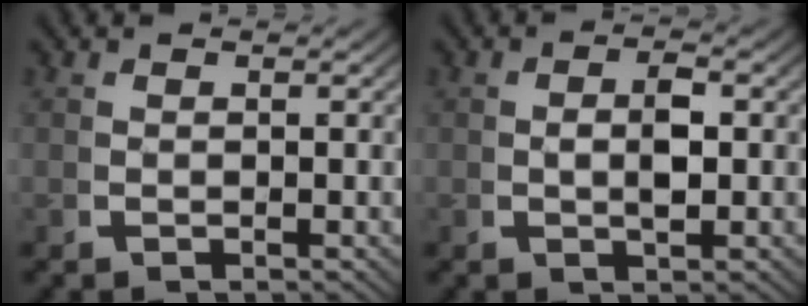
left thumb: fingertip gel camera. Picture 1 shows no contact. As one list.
[{"total": 2.6, "force": [0.0, 1.3, 2.2], "torque": [-0.037, -0.004, 0.003]}]